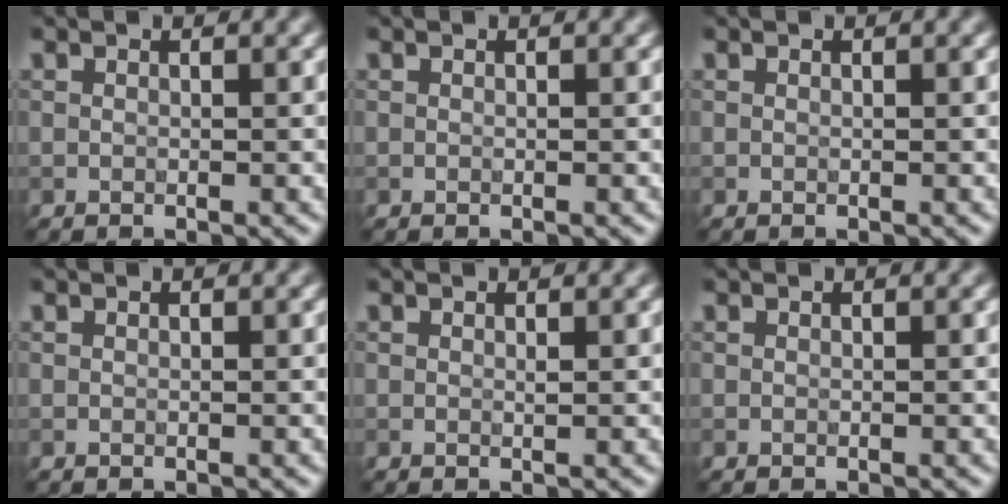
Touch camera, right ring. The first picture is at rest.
{"total": 0.0}
{"total": 0.0}
{"total": 0.0}
{"total": 0.0}
{"total": 0.0}